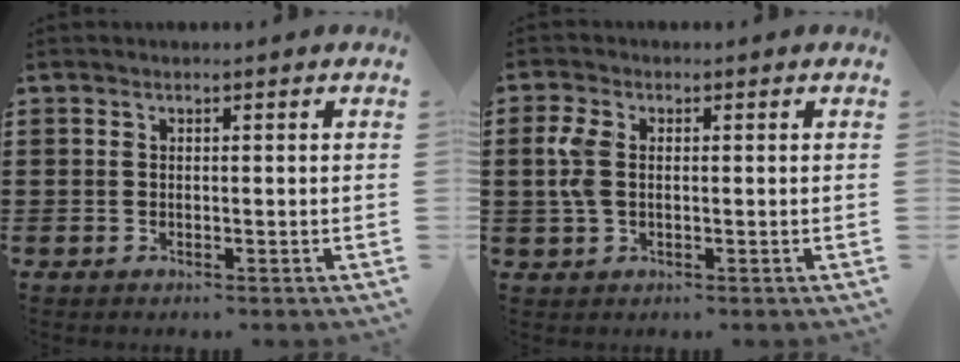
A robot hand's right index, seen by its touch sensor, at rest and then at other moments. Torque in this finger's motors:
{"motor_torque": [0.79, 0.38, 0.12, 0.09]}